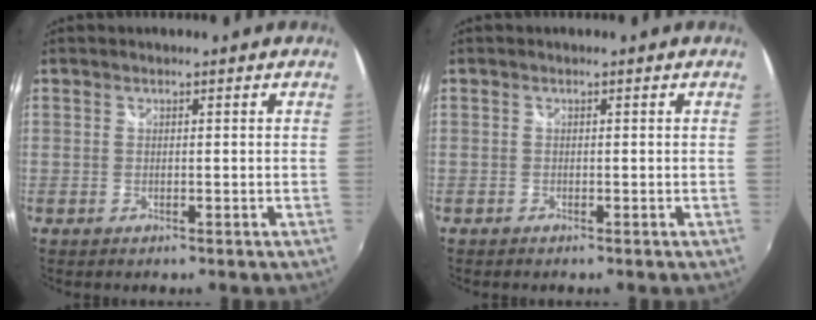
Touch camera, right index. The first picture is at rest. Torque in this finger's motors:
{"motor_torque": [-2.13, -0.01, -1.06, -0.21]}